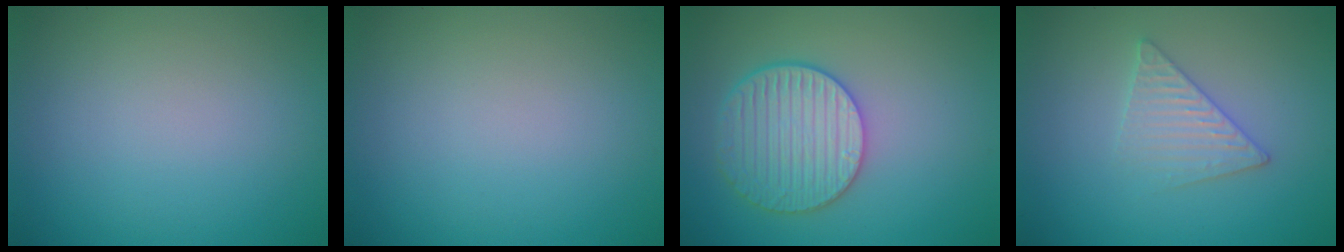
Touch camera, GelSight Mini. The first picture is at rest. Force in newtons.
{"total": 0.0}
{"total": 4.9, "press": 4.4, "slide": 2.1}
{"total": 2.6, "press": 2.6, "slide": 0.3}